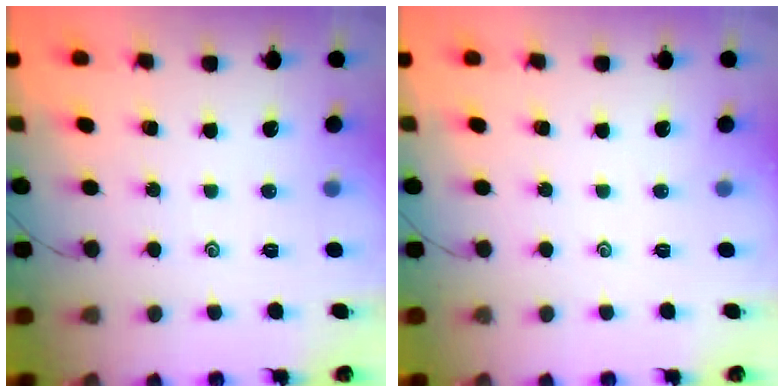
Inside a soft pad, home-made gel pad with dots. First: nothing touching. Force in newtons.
{"total": 0.0}